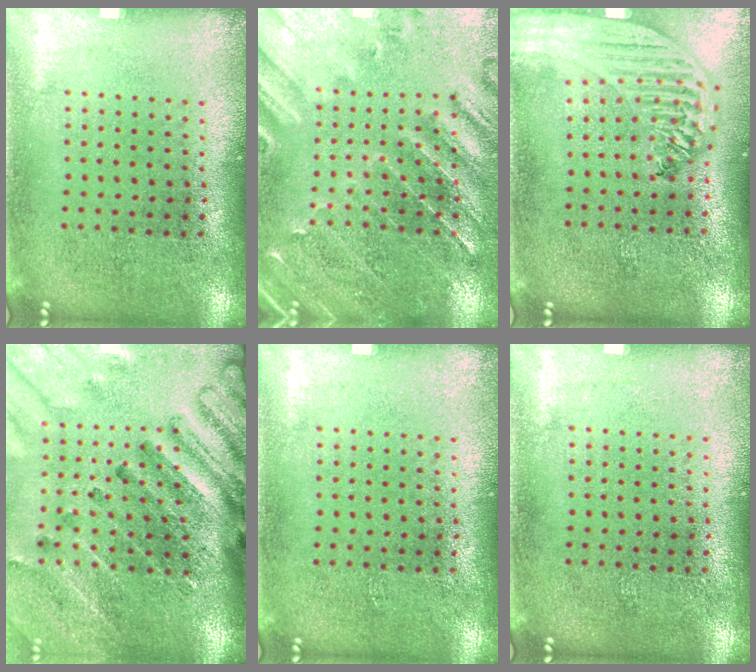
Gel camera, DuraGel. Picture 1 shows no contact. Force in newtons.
{"total": 0.8, "press": 0.7, "slide": 0.3}
{"total": 2.9, "press": 2.3, "slide": 1.7}
{"total": 3.3, "press": 2.7, "slide": 1.8}
{"total": 0.0}
{"total": 0.0}